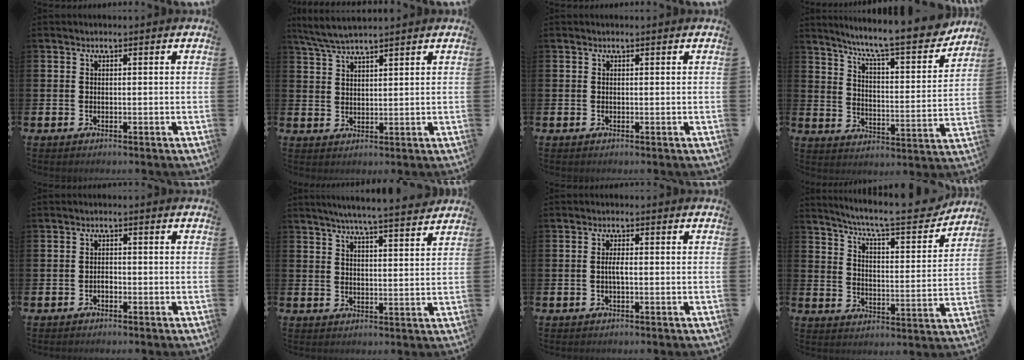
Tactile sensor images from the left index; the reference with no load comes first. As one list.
[{"total": 4.6, "force": [4.3, 0.2, 1.7], "torque": [-0.050, -0.009, 0.079]}, {"total": 0.0}, {"total": 9.9, "force": [8.7, 1.0, 4.7], "torque": [-0.107, -0.062, 0.140]}, {"total": 1.0, "force": [-0.5, 0.6, 0.6], "torque": [-0.007, -0.001, -0.012]}, {"total": 5.8, "force": [5.5, -0.6, 1.7], "torque": [-0.042, -0.033, 0.095]}, {"total": 1.7, "force": [-0.2, 0.5, 1.6], "torque": [-0.040, 0.000, -0.006]}, {"total": 8.5, "force": [7.7, 0.9, 3.5], "torque": [-0.083, -0.056, 0.124]}]